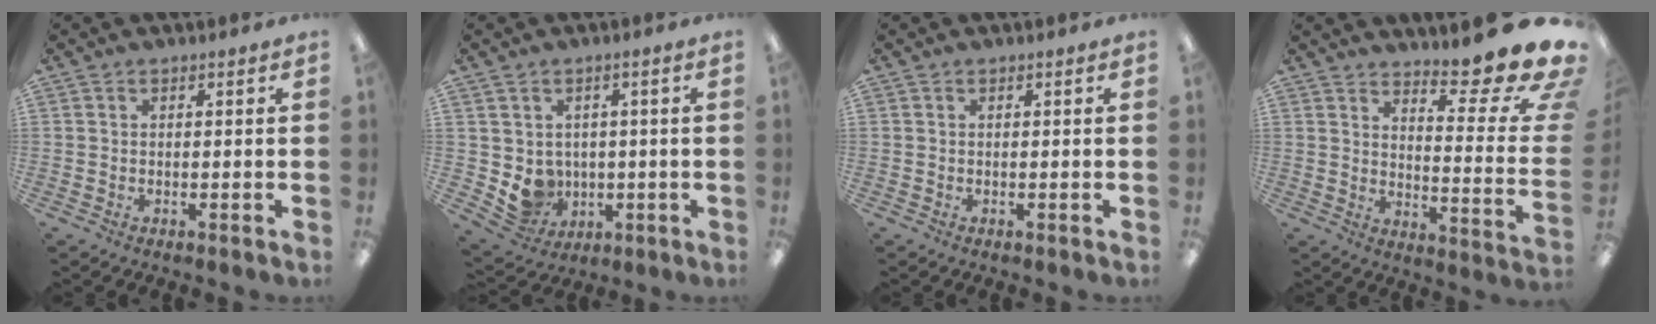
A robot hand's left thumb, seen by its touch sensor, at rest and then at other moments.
{"total": 6.3, "force": [0.5, 6.1, 1.5], "torque": [-0.034, -0.007, 0.020]}
{"total": 0.0}
{"total": 13.9, "force": [10.8, 2.8, 8.2], "torque": [-0.101, -0.110, 0.174]}